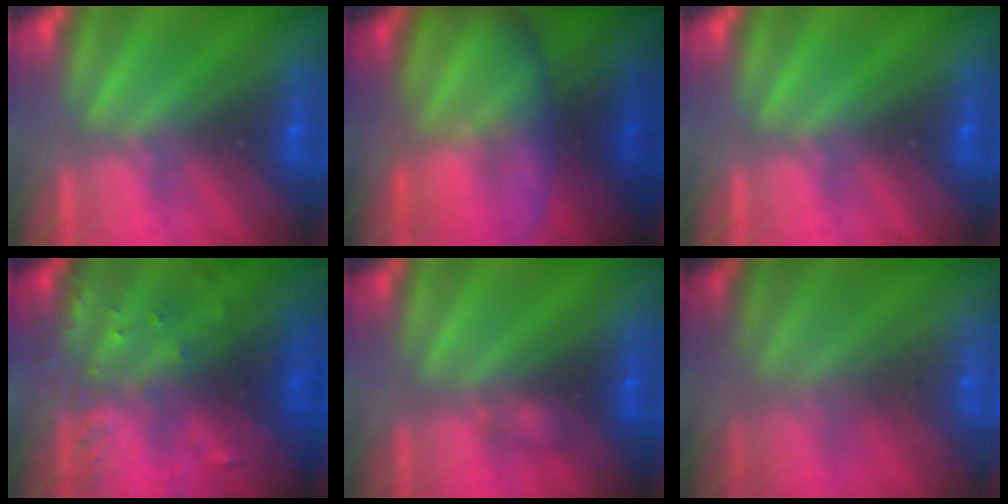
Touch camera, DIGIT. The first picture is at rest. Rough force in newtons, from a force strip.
{"total": 5.7}
{"total": 0.0}
{"total": 5.8}
{"total": 2.2}
{"total": 8.7}